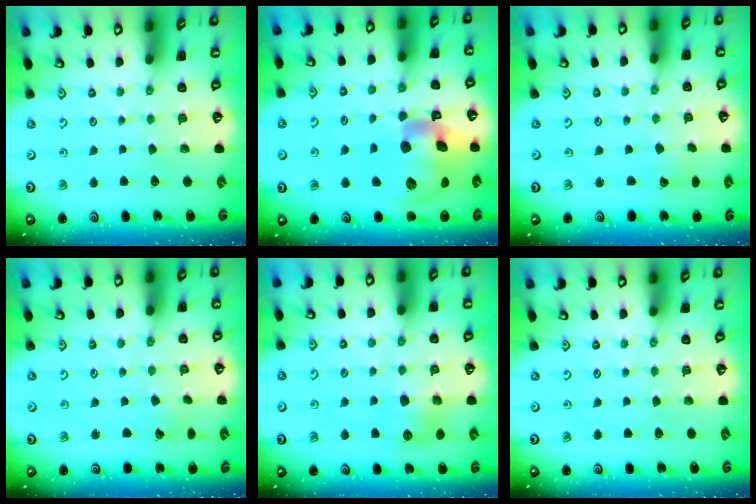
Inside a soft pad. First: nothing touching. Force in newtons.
{"total": 18.7, "press": 18.5, "slide": 2.9}
{"total": 2.4, "press": 2.4, "slide": 0.2}
{"total": 2.7, "press": 2.7, "slide": 0.2}
{"total": 7.1, "press": 7.0, "slide": 0.4}
{"total": 0.0}